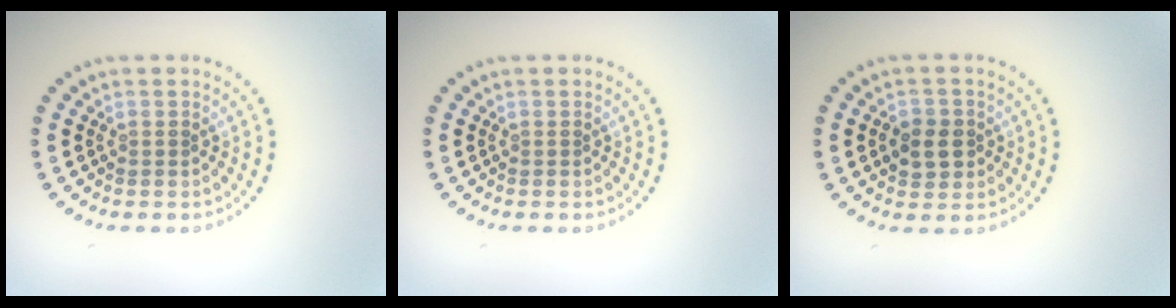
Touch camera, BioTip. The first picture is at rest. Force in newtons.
{"total": 0.0}
{"total": 2.7, "press": 2.6, "slide": 0.4}